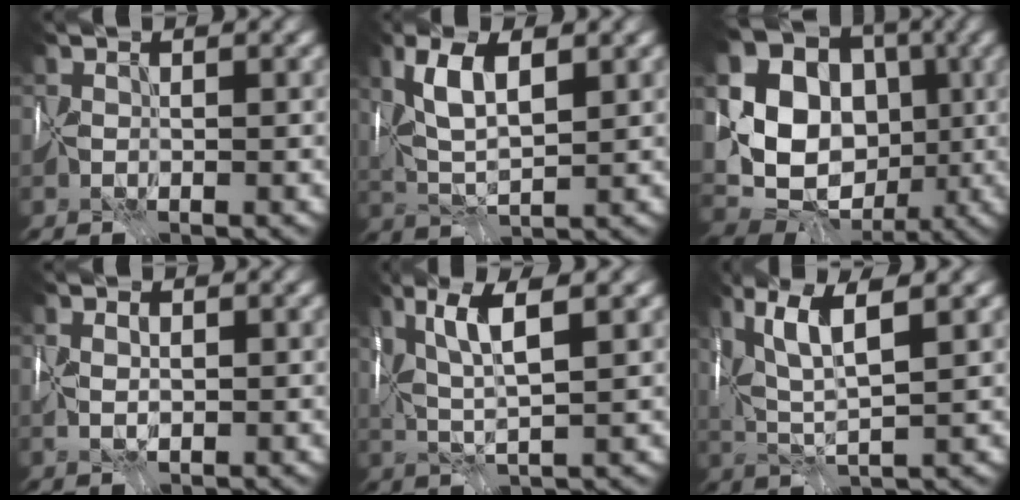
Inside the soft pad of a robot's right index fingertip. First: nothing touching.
{"total": 6.1, "force": [2.1, 2.4, 5.2], "torque": [-0.109, 0.008, 0.036]}
{"total": 19.9, "force": [1.6, 17.5, 9.3], "torque": [-0.203, 0.036, 0.006]}
{"total": 2.1, "force": [0.3, 1.4, 1.5], "torque": [-0.026, 0.006, 0.006]}
{"total": 6.0, "force": [2.2, 1.0, 5.5], "torque": [-0.111, 0.006, 0.043]}
{"total": 7.1, "force": [2.8, 1.7, 6.3], "torque": [-0.132, 0.011, 0.053]}